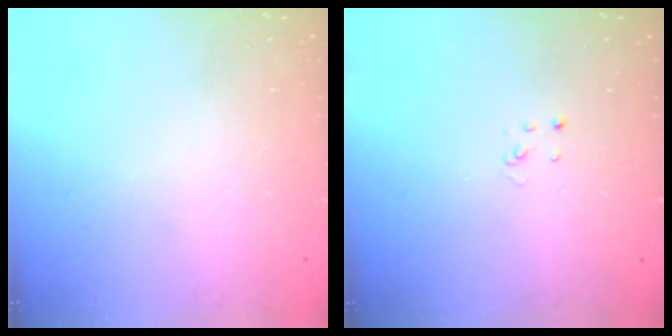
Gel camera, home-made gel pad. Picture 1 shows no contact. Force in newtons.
{"total": 2.0, "press": 2.0, "slide": 0.1}